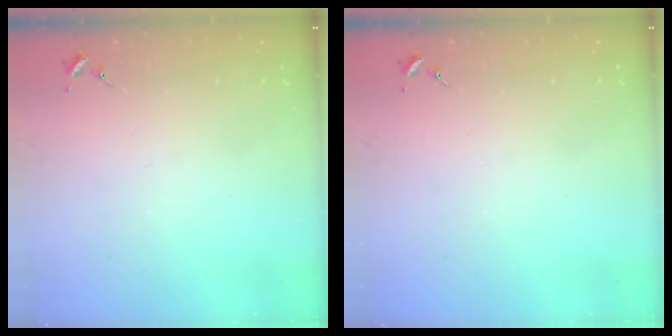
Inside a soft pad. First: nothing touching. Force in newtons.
{"total": 0.0}